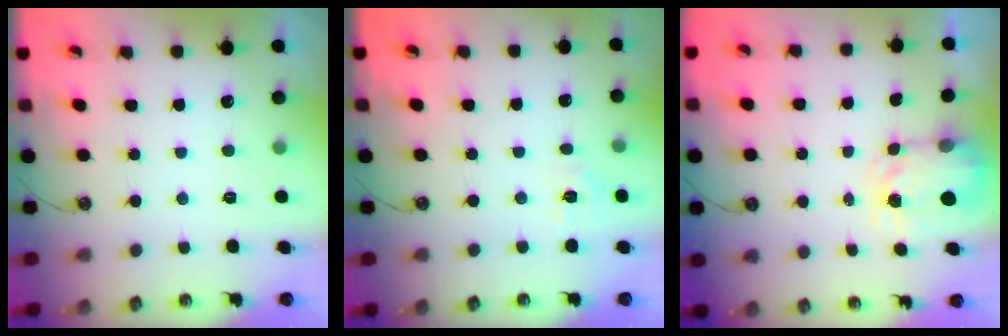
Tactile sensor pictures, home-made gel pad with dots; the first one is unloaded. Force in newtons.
{"total": 4.3, "press": 4.2, "slide": 0.6}
{"total": 3.7, "press": 3.7, "slide": 0.6}